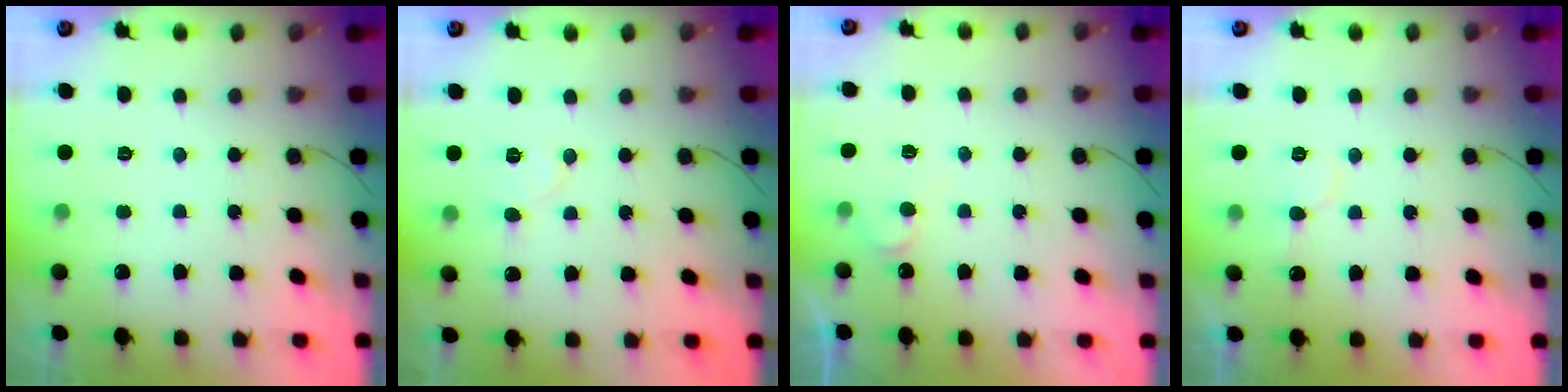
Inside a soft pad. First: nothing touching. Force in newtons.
{"total": 6.7, "press": 6.7, "slide": 0.6}
{"total": 4.4, "press": 4.4, "slide": 0.3}
{"total": 6.7, "press": 6.7, "slide": 0.5}